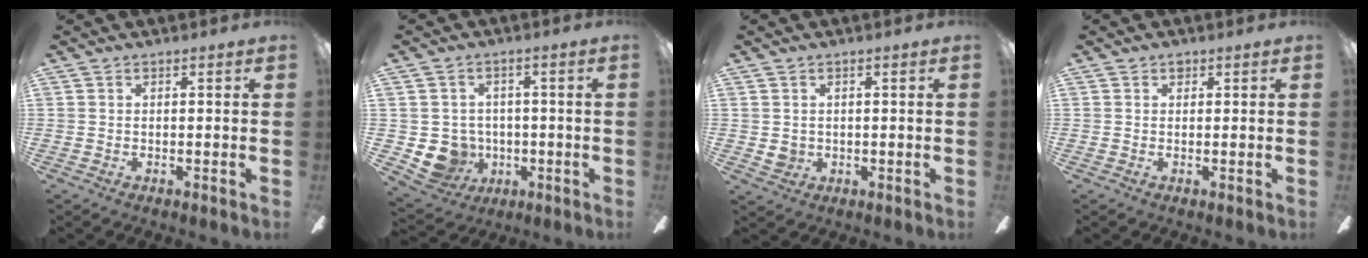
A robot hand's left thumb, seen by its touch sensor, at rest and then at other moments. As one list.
[{"total": 8.1, "force": [-1.2, 7.7, 2.1], "torque": [-0.062, 0.002, -0.016]}, {"total": 2.8, "force": [0.4, 2.6, 1.0], "torque": [-0.014, 0.001, 0.007]}, {"total": 1.0, "force": [0.6, 0.7, 0.5], "torque": [-0.003, 0.000, 0.009]}]